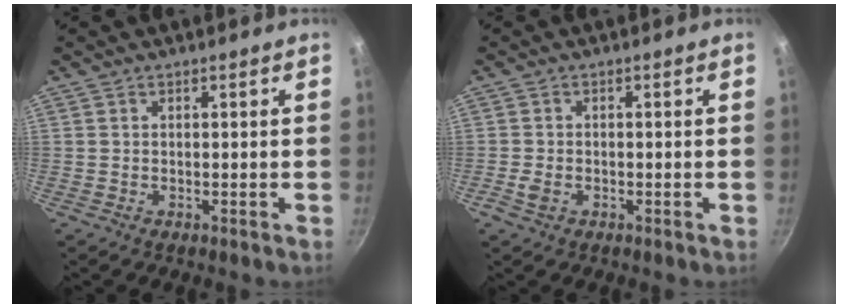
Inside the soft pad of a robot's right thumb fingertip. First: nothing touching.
{"total": 2.4, "force": [-1.0, 1.6, 1.5], "torque": [-0.036, 0.005, -0.018]}